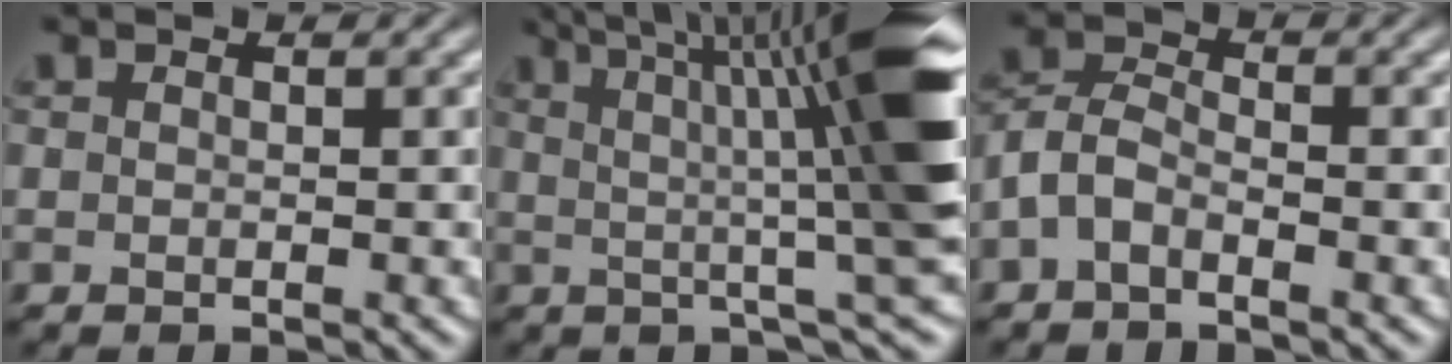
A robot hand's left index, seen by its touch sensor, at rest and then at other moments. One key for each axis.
{"total": 11.3, "fx": 2.9, "fy": 1.4, "fz": 10.9, "tx": -0.142, "ty": 0.012, "tz": 0.040}
{"total": 3.0, "fx": -1.5, "fy": 1.6, "fz": 2.0, "tx": -0.047, "ty": 0.008, "tz": -0.041}